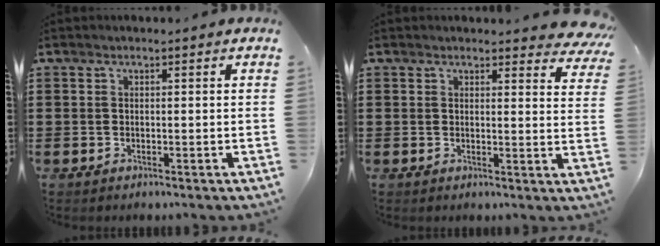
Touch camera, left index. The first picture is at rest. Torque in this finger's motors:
{"motor_torque": [2.14, 0.00, 0.20, 0.03]}